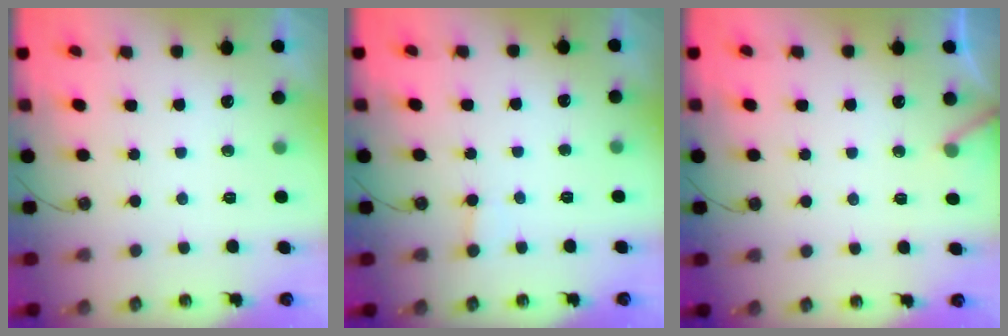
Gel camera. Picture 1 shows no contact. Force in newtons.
{"total": 1.9, "press": 1.9, "slide": 0.3}
{"total": 5.3, "press": 5.2, "slide": 0.4}